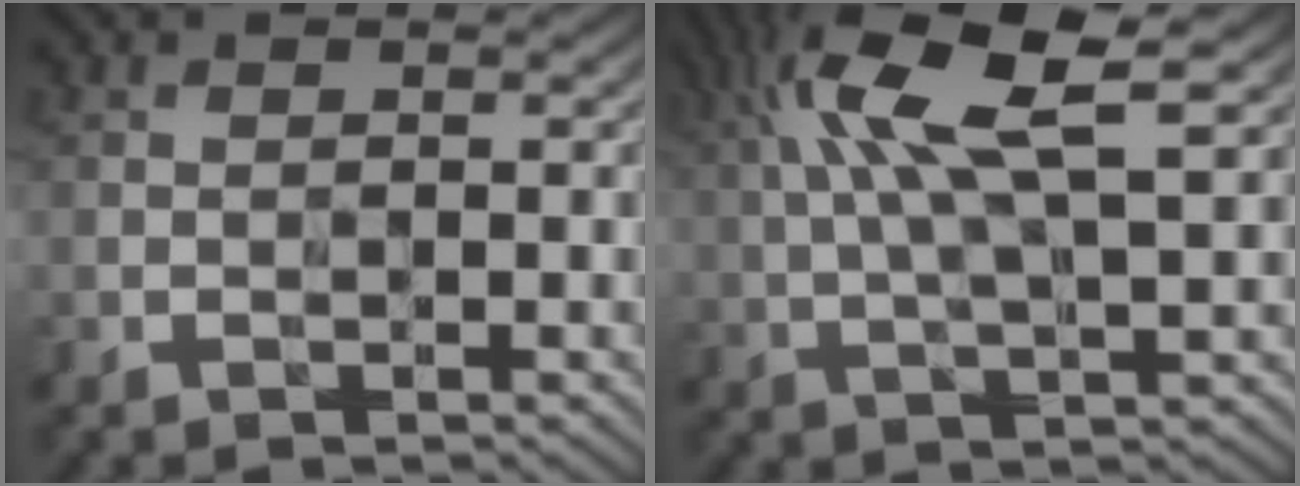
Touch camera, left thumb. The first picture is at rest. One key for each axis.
{"total": 10.2, "fx": 4.5, "fy": 2.7, "fz": 8.7, "tx": -0.179, "ty": 0.017, "tz": 0.085}